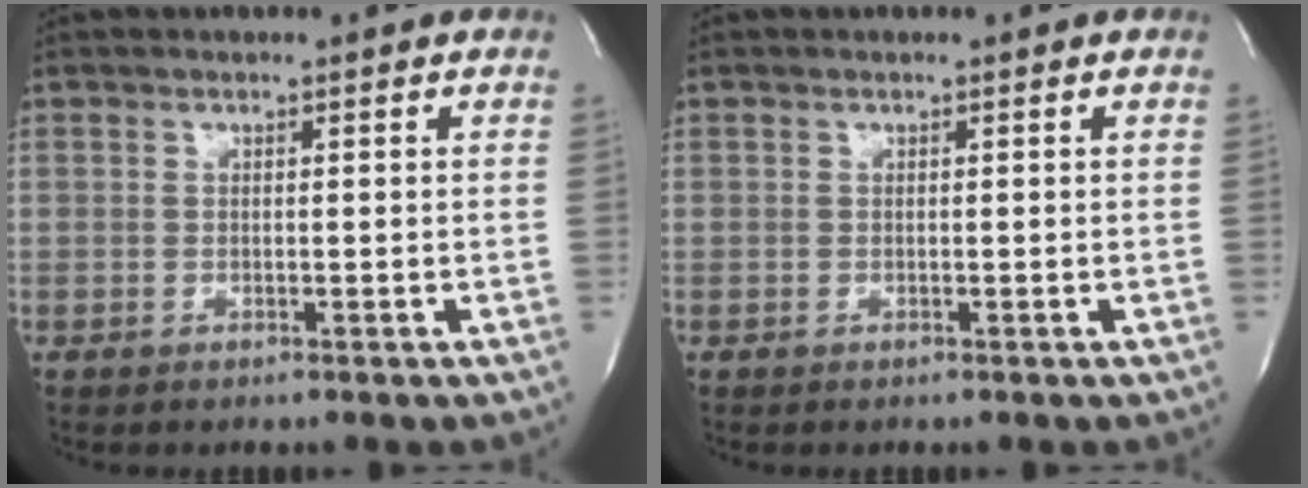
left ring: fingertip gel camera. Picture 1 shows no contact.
{"total": 0.0}